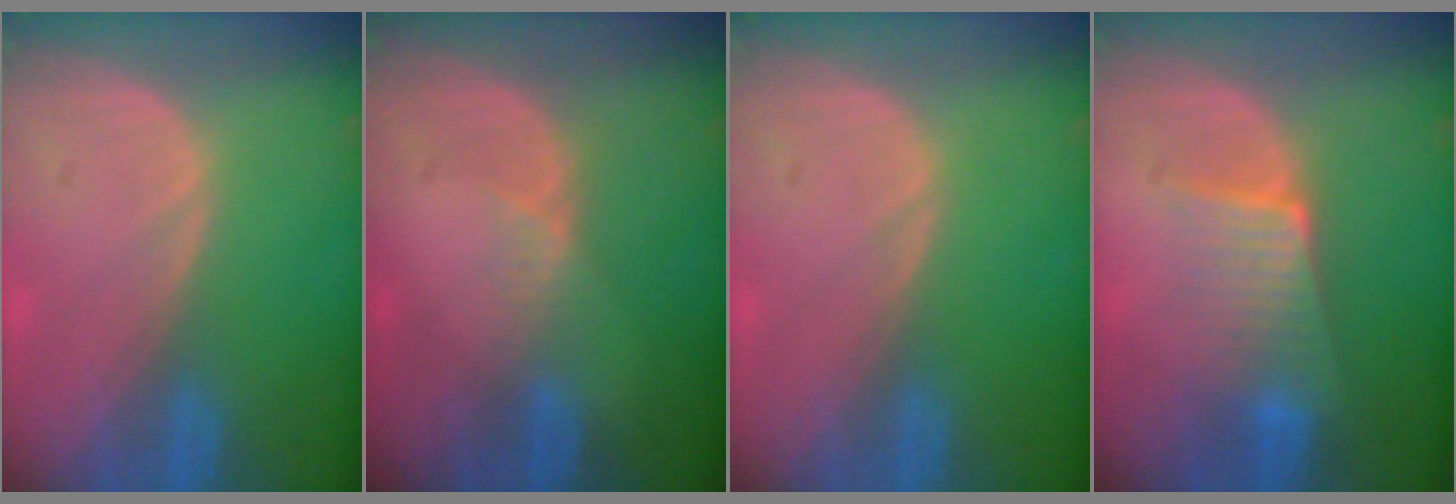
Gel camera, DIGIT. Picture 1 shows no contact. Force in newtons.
{"total": 2.0, "press": 1.6, "slide": 1.3}
{"total": 0.0}
{"total": 6.4, "press": 5.7, "slide": 2.9}